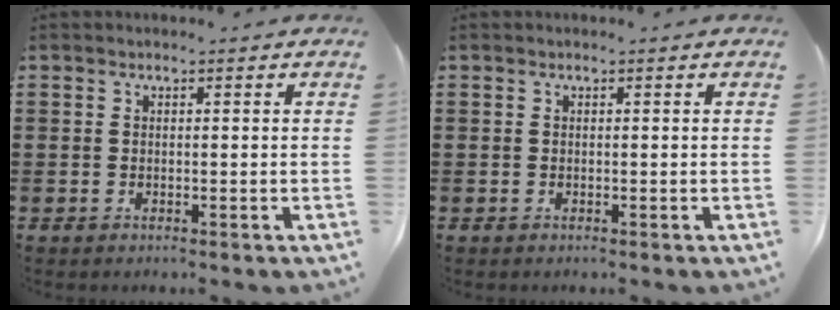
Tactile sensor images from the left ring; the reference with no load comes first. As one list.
[{"total": 0.0}]